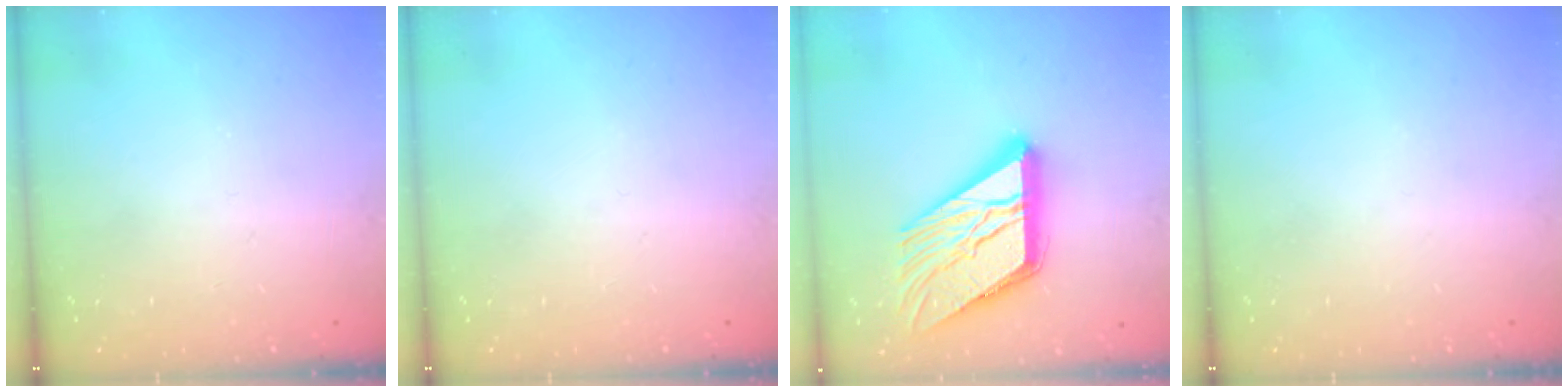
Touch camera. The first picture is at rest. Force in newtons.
{"total": 0.0}
{"total": 22.5, "press": 22.3, "slide": 2.7}
{"total": 0.0}